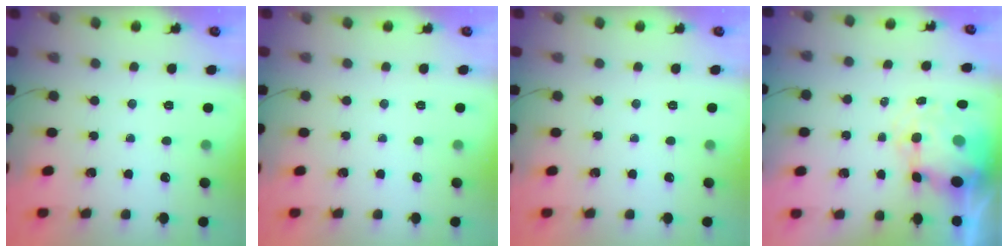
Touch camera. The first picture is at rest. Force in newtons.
{"total": 0.0}
{"total": 0.0}
{"total": 8.9, "press": 8.6, "slide": 2.3}